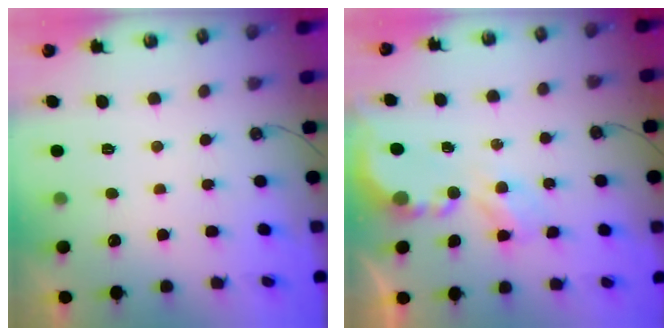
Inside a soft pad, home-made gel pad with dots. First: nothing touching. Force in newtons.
{"total": 3.9, "press": 3.9, "slide": 0.1}